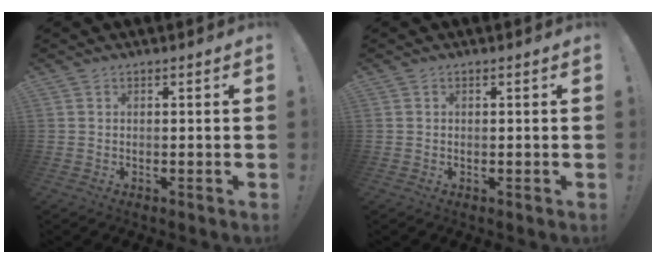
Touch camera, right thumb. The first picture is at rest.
{"total": 0.0}